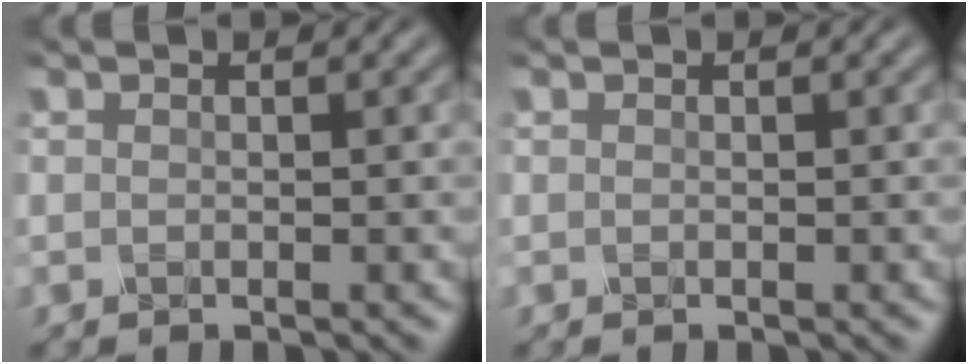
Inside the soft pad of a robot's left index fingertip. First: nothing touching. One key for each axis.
{"total": 0.0}